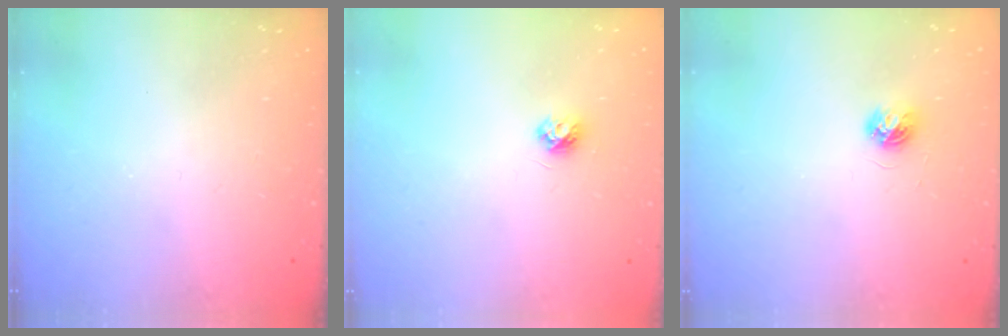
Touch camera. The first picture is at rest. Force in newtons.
{"total": 4.5, "press": 4.5, "slide": 0.6}
{"total": 4.6, "press": 4.6, "slide": 0.5}